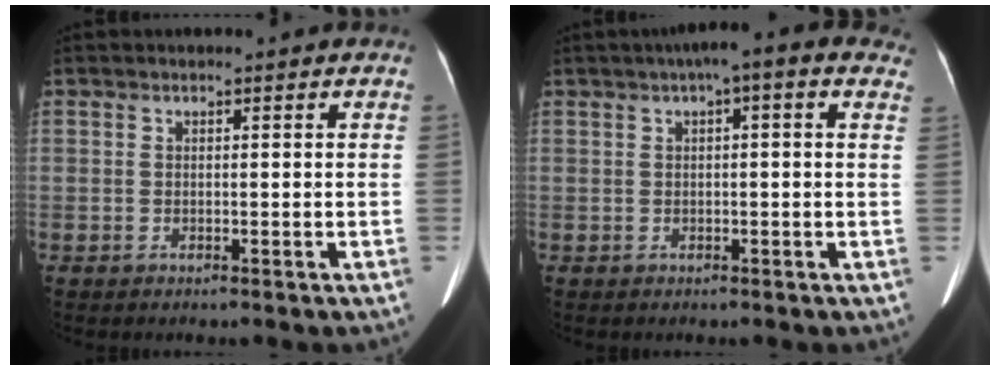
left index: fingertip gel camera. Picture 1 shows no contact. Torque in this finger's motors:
{"motor_torque": [0.11, -0.25, 0.01, 0.01]}